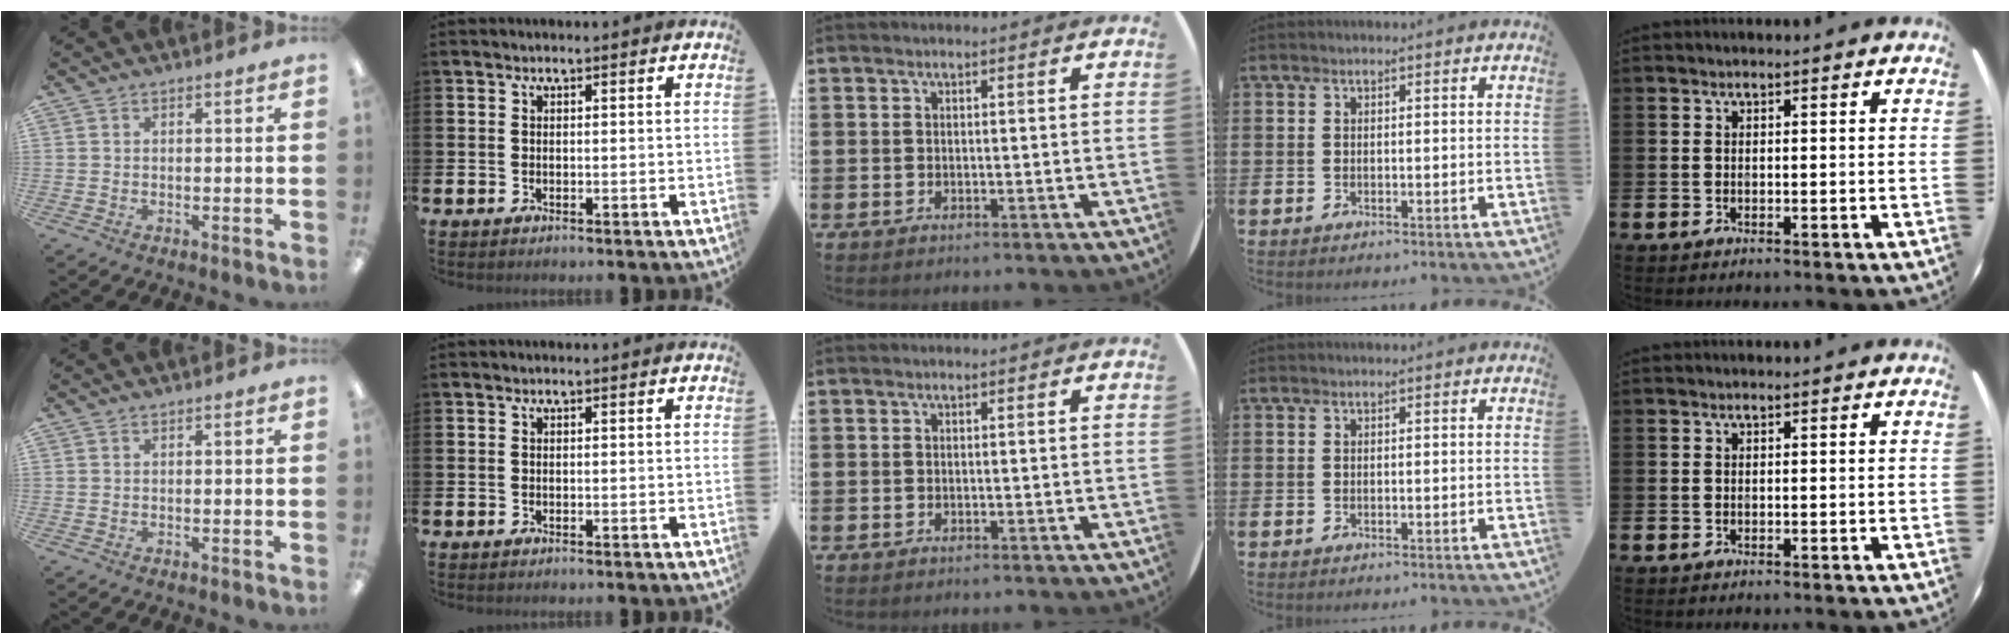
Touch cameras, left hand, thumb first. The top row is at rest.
{}